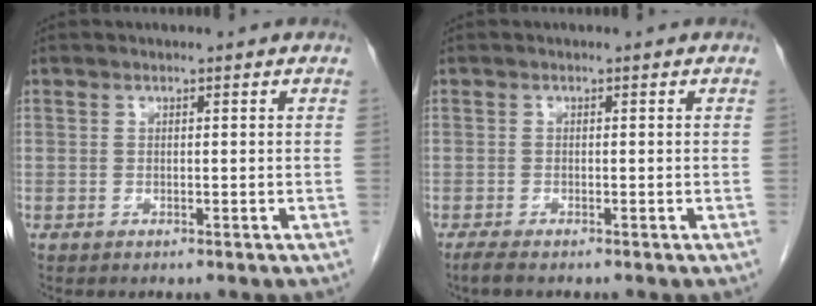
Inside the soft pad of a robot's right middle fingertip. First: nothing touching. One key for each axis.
{"total": 1.5, "fx": -1.3, "fy": 0.1, "fz": 0.9, "tx": -0.027, "ty": -0.007, "tz": -0.024}